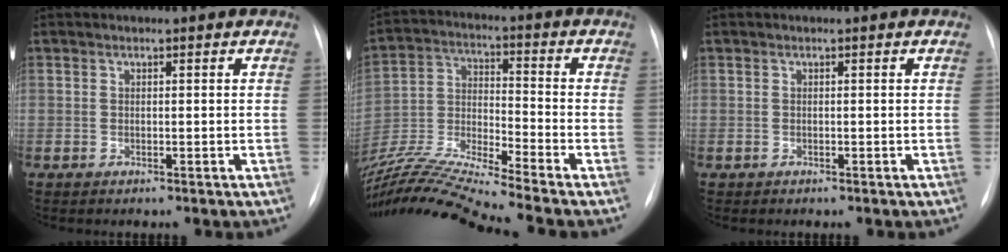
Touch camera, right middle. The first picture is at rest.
{"total": 16.8, "force": [-15.4, -2.7, 6.3], "torque": [-0.120, -0.004, -0.280]}
{"total": 0.0}